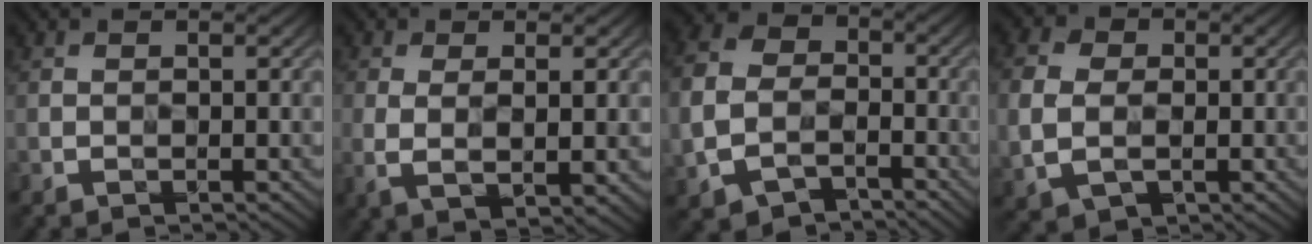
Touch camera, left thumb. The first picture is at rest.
{"total": 4.5, "force": [0.3, 1.5, 4.3], "torque": [-0.094, -0.011, 0.010]}
{"total": 8.6, "force": [-3.4, 6.6, 4.4], "torque": [-0.130, -0.023, -0.073]}
{"total": 6.9, "force": [0.0, 5.8, 3.8], "torque": [-0.112, 0.004, -0.015]}